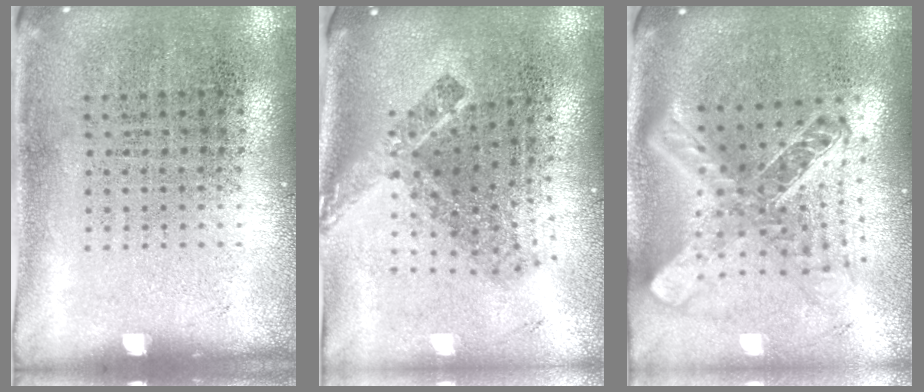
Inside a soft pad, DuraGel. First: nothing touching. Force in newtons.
{"total": 2.4, "press": 1.6, "slide": 1.7}
{"total": 2.6, "press": 1.9, "slide": 1.8}